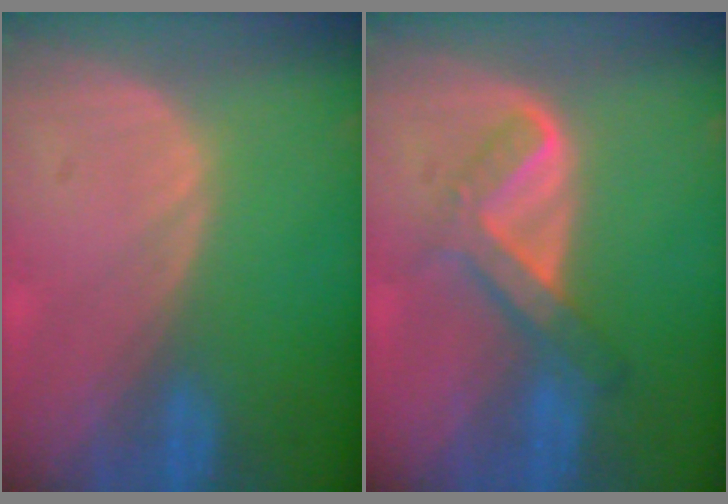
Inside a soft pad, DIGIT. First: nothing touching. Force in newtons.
{"total": 5.6, "press": 5.1, "slide": 2.2}